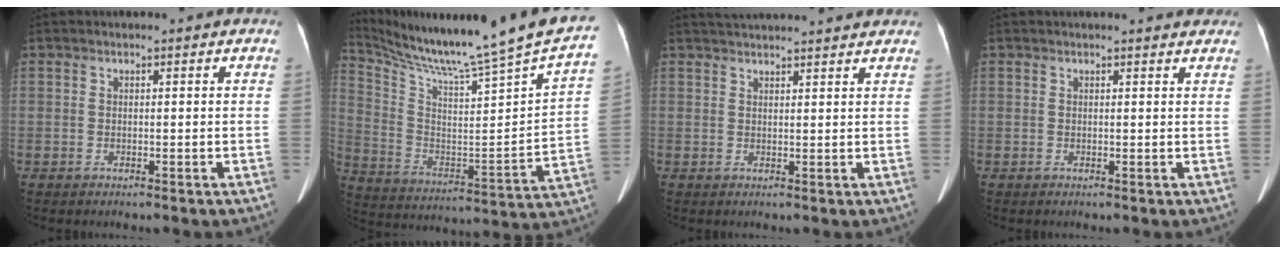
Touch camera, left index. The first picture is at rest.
{"total": 28.4, "force": [24.4, -0.7, 14.5], "torque": [-0.260, -0.096, 0.355]}
{"total": 11.0, "force": [10.3, 0.6, 3.7], "torque": [-0.061, 0.025, 0.134]}
{"total": 5.6, "force": [5.3, 0.9, 1.6], "torque": [-0.016, 0.005, 0.046]}